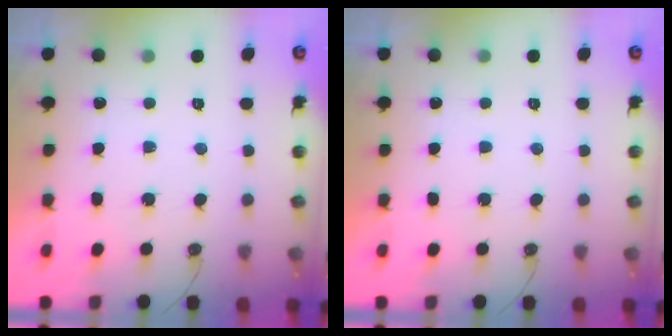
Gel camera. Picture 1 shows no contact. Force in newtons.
{"total": 0.0}